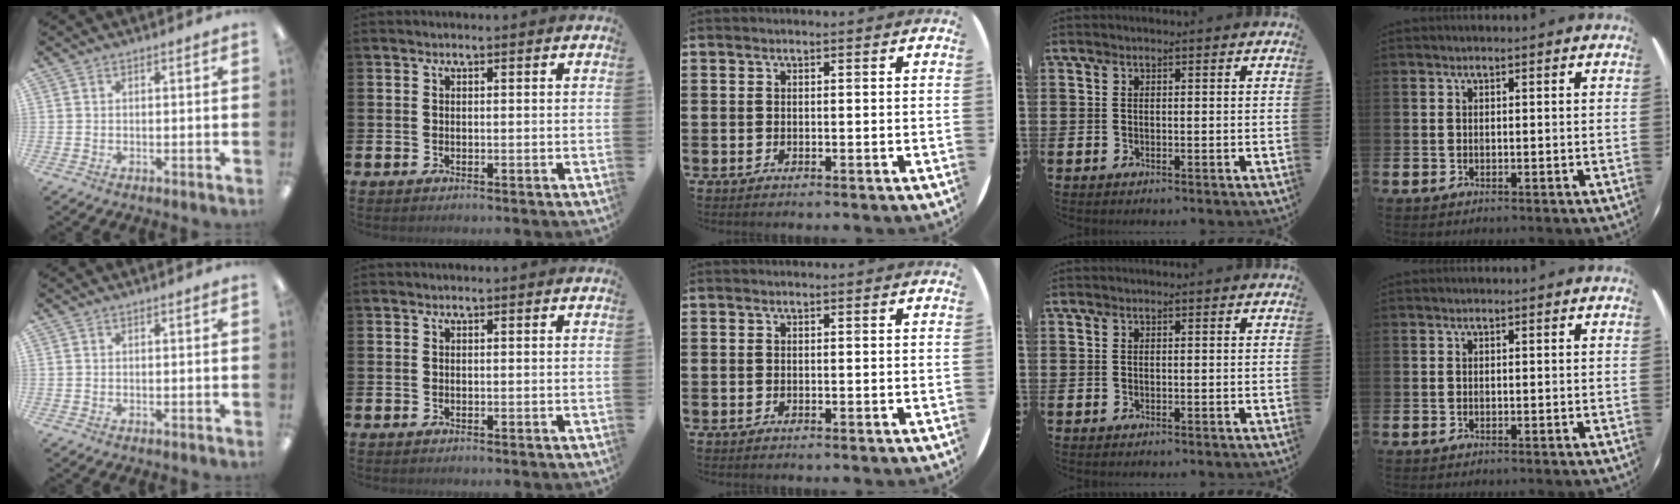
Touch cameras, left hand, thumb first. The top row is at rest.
{}